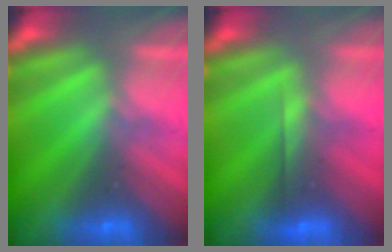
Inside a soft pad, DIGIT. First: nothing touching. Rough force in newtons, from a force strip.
{"total": 2.6}